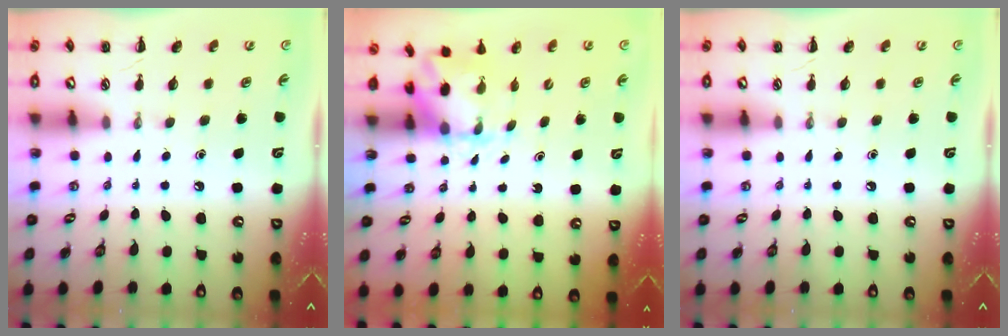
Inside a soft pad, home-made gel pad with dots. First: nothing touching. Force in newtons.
{"total": 2.1, "press": 2.0, "slide": 0.7}
{"total": 0.0}